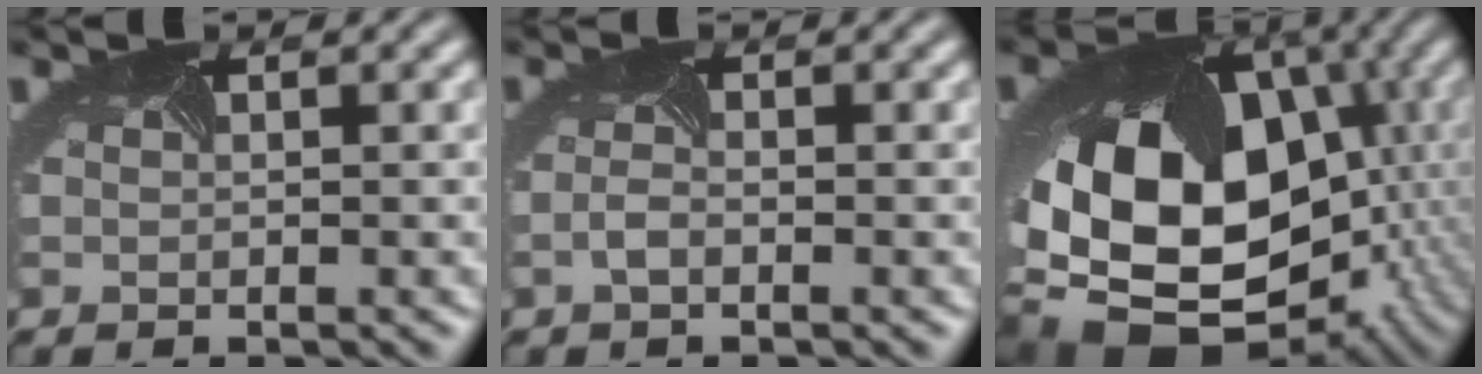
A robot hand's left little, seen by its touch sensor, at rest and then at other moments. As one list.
[{"total": 0.8, "force": [-0.7, 0.1, 0.4], "torque": [-0.021, -0.001, -0.014]}, {"total": 19.7, "force": [-3.8, 14.7, 12.6], "torque": [-0.251, -0.044, -0.034]}]